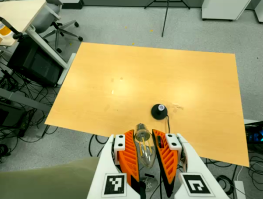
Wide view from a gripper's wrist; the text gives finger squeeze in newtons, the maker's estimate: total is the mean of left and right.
{"total": 21.4, "left": 22.7, "right": 20.1}